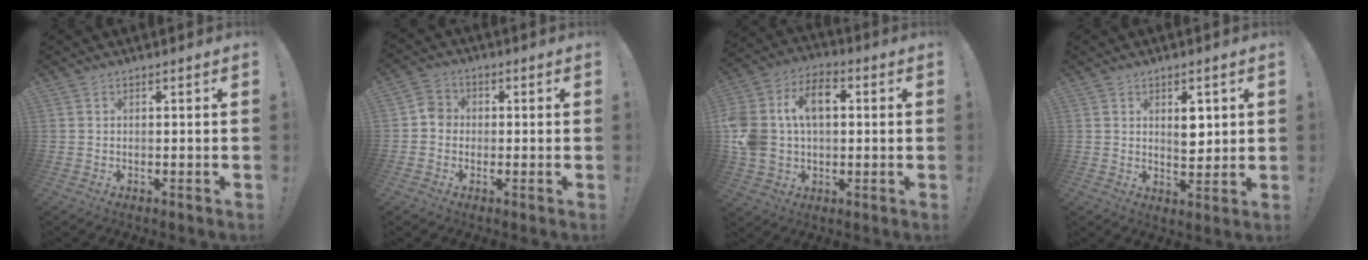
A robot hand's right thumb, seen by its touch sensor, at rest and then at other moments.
{"total": 4.7, "force": [-1.2, 4.1, 2.0], "torque": [-0.028, 0.021, -0.019]}
{"total": 16.5, "force": [3.2, 11.9, 11.0], "torque": [-0.207, 0.002, 0.056]}
{"total": 5.5, "force": [2.2, 3.4, 3.6], "torque": [-0.041, -0.010, 0.036]}